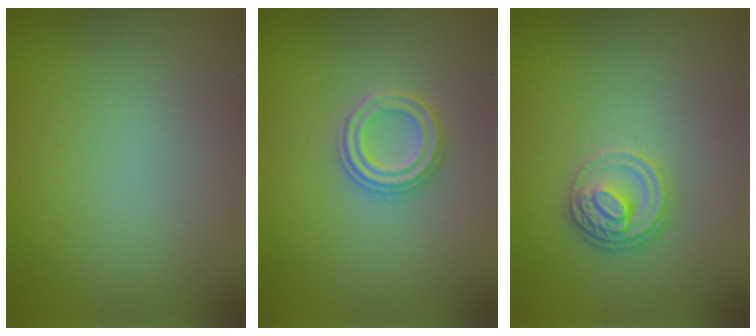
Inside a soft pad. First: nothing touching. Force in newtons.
{"total": 2.5, "press": 2.4, "slide": 0.7}
{"total": 2.7, "press": 2.5, "slide": 1.0}